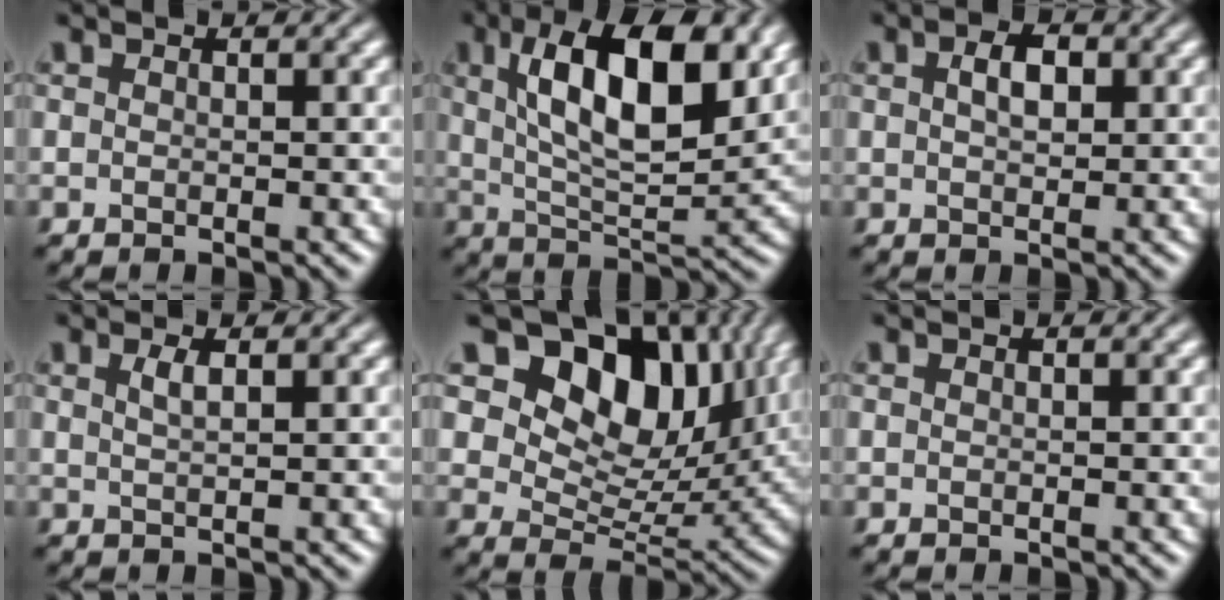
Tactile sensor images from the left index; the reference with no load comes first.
{"total": 11.8, "force": [4.0, 4.8, 10.0], "torque": [-0.156, 0.006, 0.065]}
{"total": 2.5, "force": [0.6, 1.4, 2.0], "torque": [-0.036, 0.003, 0.010]}
{"total": 1.5, "force": [0.7, 0.4, 1.2], "torque": [-0.020, 0.003, 0.010]}
{"total": 13.3, "force": [6.2, 8.3, 8.3], "torque": [-0.128, 0.007, 0.098]}
{"total": 0.0}